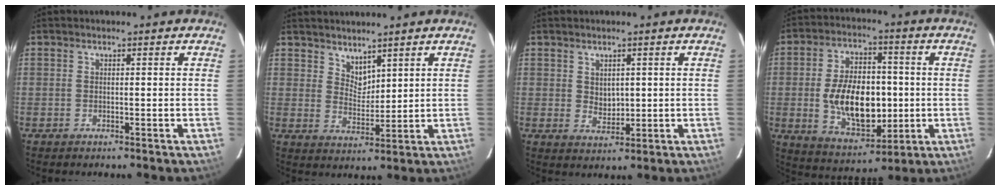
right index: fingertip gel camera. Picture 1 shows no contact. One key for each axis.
{"total": 4.2, "fx": 3.5, "fy": 1.9, "fz": 1.2, "tx": -0.013, "ty": -0.003, "tz": 0.067}
{"total": 3.1, "fx": 1.1, "fy": 2.4, "fz": 1.6, "tx": -0.021, "ty": -0.002, "tz": 0.024}
{"total": 15.9, "fx": -1.2, "fy": 9.3, "fz": 12.9, "tx": -0.241, "ty": 0.005, "tz": -0.001}